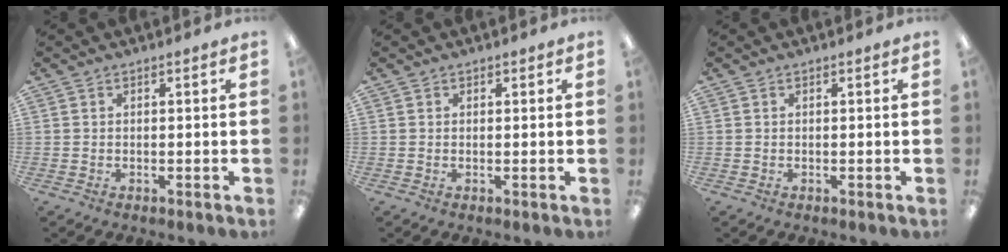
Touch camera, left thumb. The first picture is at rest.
{"total": 0.6, "force": [0.4, 0.5, -0.1], "torque": [0.002, 0.003, 0.006]}
{"total": 0.0}